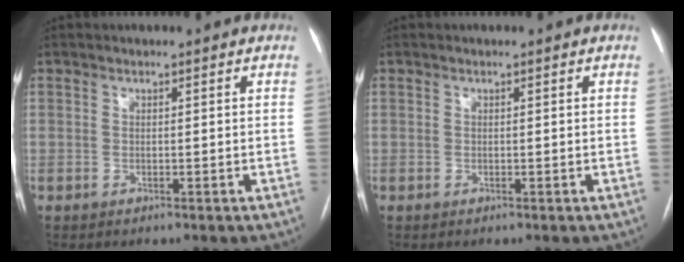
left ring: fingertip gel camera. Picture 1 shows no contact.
{"total": 0.0}